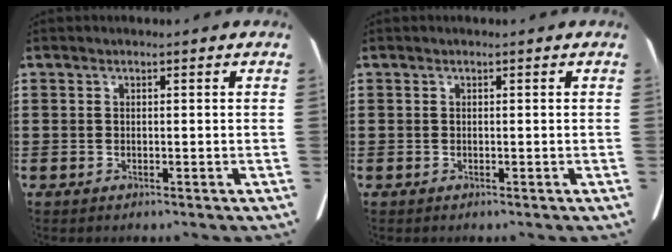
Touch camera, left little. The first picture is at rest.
{"total": 0.0}